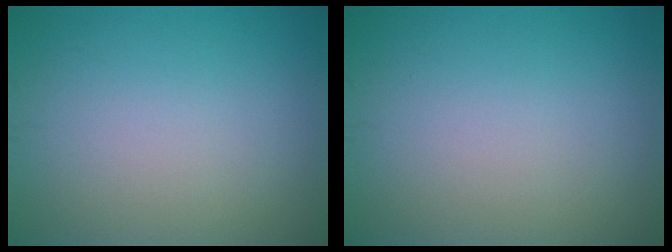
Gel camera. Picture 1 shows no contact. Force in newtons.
{"total": 0.0}